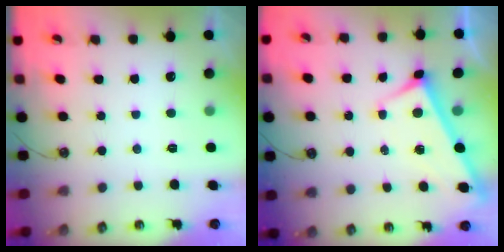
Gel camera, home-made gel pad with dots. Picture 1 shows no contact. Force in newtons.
{"total": 2.1, "press": 2.1, "slide": 0.6}